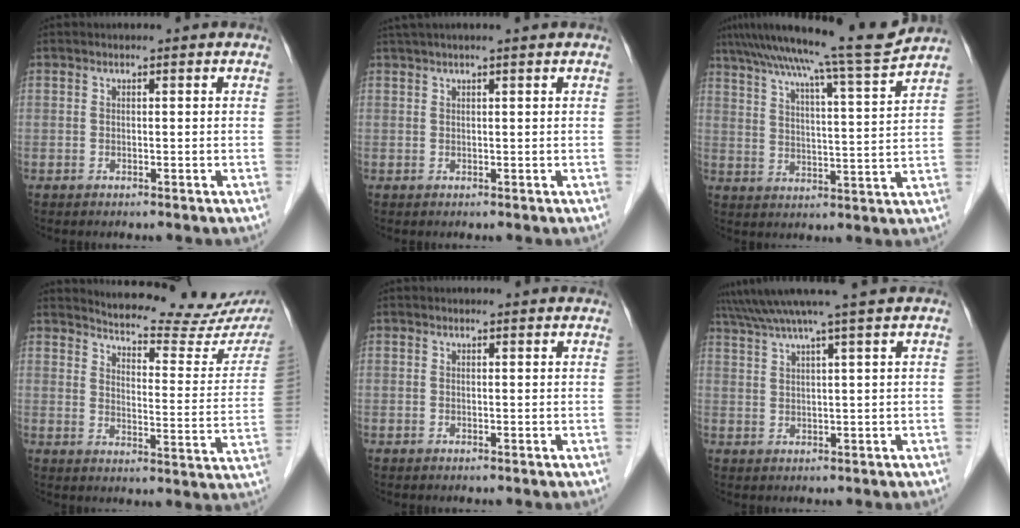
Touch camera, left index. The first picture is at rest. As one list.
[{"total": 4.1, "force": [3.4, -0.7, 2.3], "torque": [-0.030, 0.033, 0.057]}, {"total": 16.0, "force": [14.0, -2.0, 7.4], "torque": [-0.126, -0.019, 0.202]}, {"total": 18.8, "force": [17.5, 1.9, 6.4], "torque": [-0.084, -0.077, 0.204]}, {"total": 2.1, "force": [2.1, 0.3, 0.2], "torque": [-0.011, 0.005, 0.017]}, {"total": 8.9, "force": [7.4, -2.3, 4.2], "torque": [-0.070, 0.018, 0.112]}]